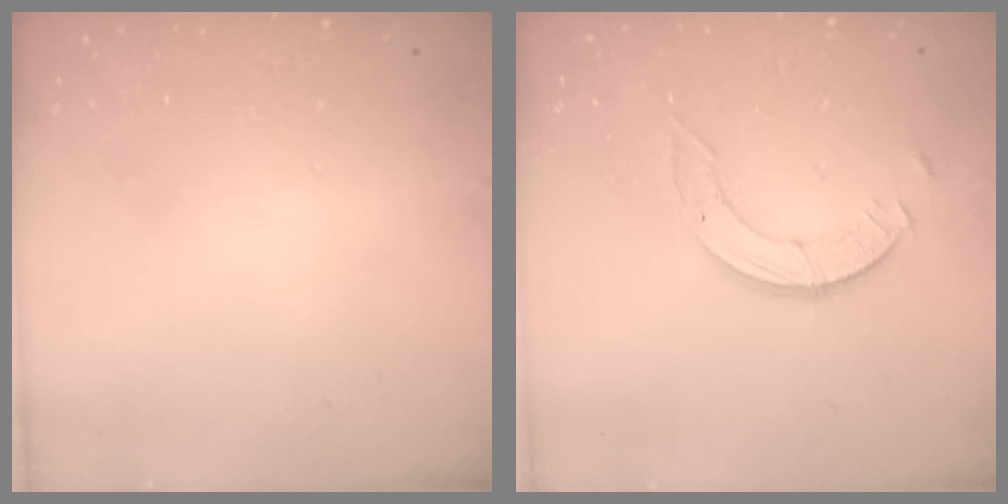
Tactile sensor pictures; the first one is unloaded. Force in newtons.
{"total": 3.7, "press": 3.6, "slide": 0.4}